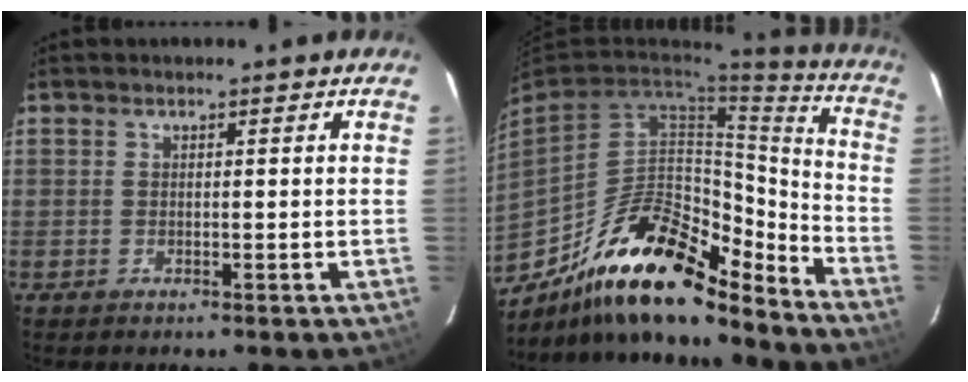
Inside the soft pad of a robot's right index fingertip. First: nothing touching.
{"total": 22.4, "force": [-17.1, 7.0, 12.6], "torque": [-0.212, 0.015, -0.279]}